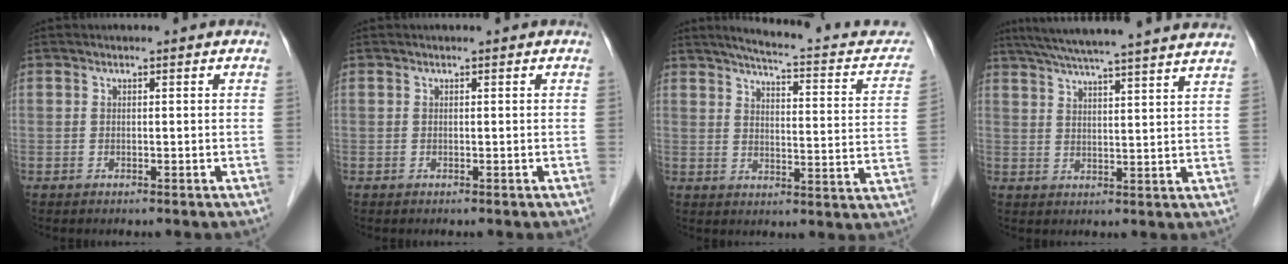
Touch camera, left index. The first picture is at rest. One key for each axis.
{"total": 0.0}
{"total": 16.5, "fx": 13.8, "fy": 3.3, "fz": 8.4, "tx": -0.097, "ty": -0.005, "tz": 0.153}
{"total": 21.4, "fx": 18.8, "fy": -0.3, "fz": 10.2, "tx": -0.169, "ty": 0.015, "tz": 0.247}